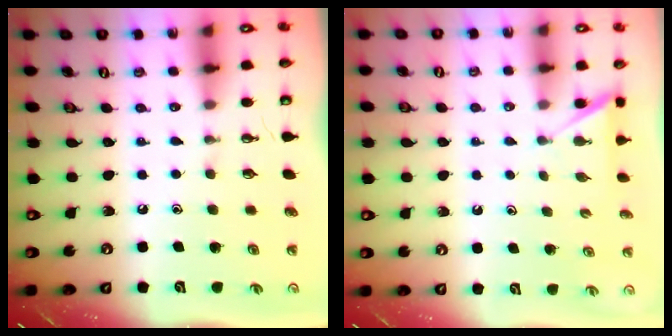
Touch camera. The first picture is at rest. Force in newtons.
{"total": 2.7, "press": 2.7, "slide": 0.2}